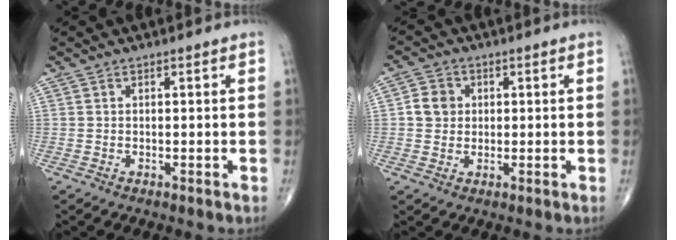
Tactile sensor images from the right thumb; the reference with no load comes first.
{"total": 4.6, "force": [0.6, 4.1, 1.9], "torque": [-0.018, 0.005, 0.005]}